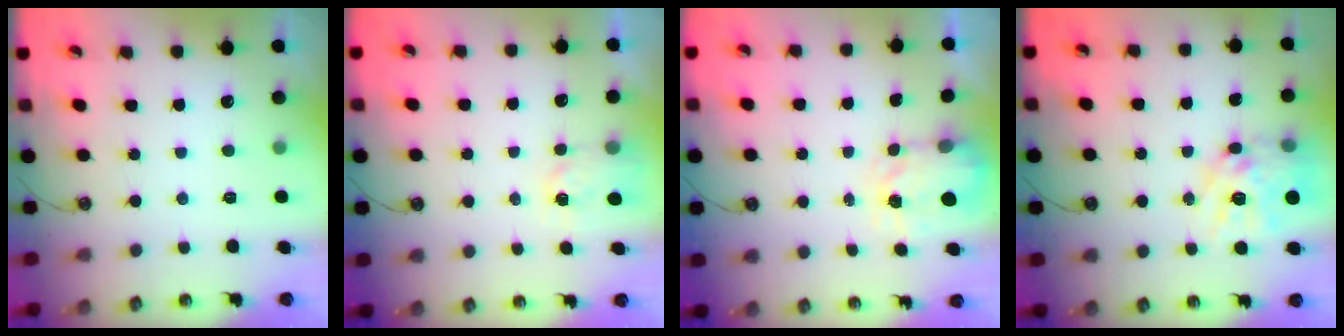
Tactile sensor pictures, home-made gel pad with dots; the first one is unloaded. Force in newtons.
{"total": 3.0, "press": 2.9, "slide": 0.3}
{"total": 3.8, "press": 3.7, "slide": 0.5}
{"total": 15.1, "press": 15.1, "slide": 1.4}